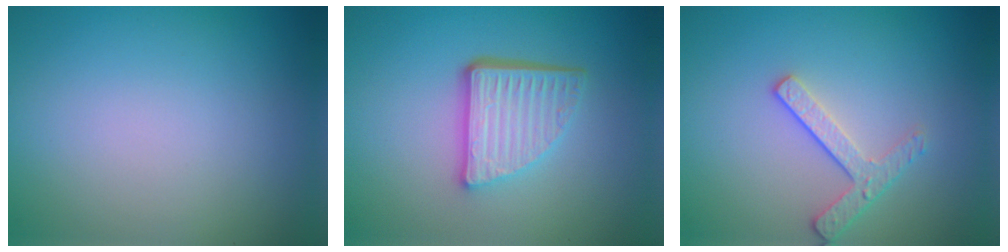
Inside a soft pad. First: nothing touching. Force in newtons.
{"total": 5.0, "press": 3.6, "slide": 3.6}
{"total": 2.5, "press": 2.2, "slide": 1.1}